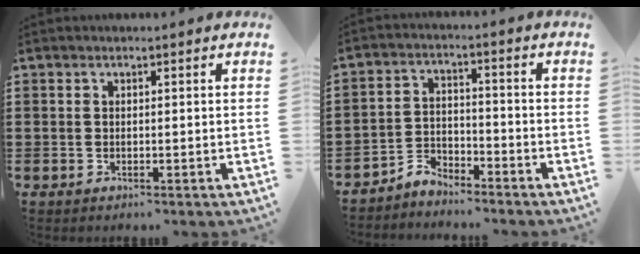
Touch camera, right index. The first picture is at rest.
{"total": 4.0, "force": [-3.9, 0.9, 0.3], "torque": [-0.010, 0.007, -0.079]}